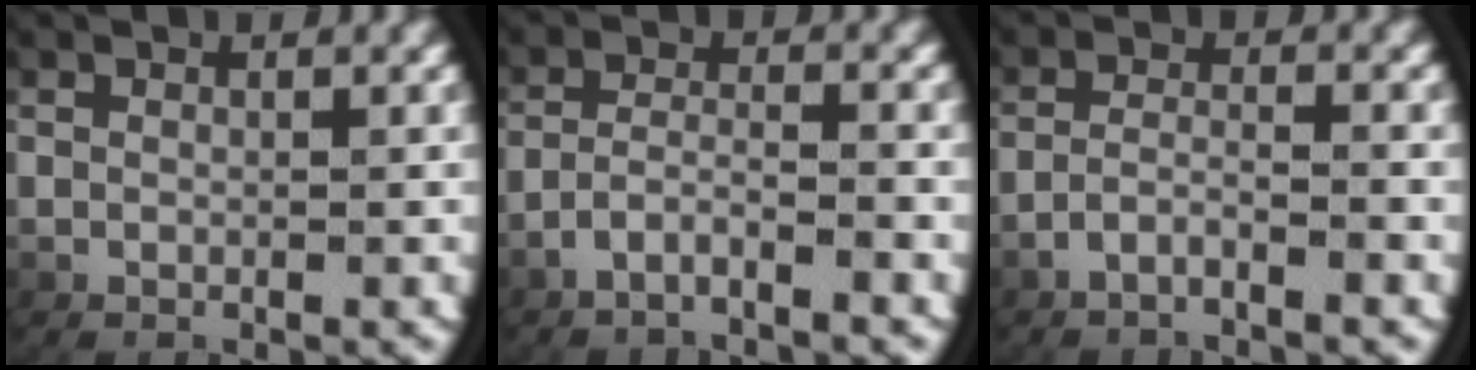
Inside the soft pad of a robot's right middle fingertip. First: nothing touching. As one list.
[{"total": 2.8, "force": [-2.5, 0.2, 1.3], "torque": [-0.034, -0.008, -0.042]}, {"total": 2.3, "force": [-1.9, 0.0, 1.2], "torque": [-0.032, -0.007, -0.033]}]